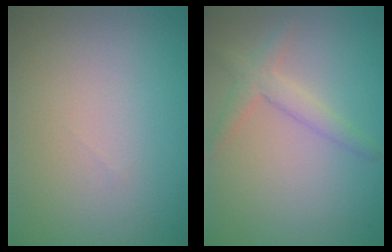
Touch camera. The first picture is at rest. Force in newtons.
{"total": 2.2, "press": 2.2, "slide": 0.1}